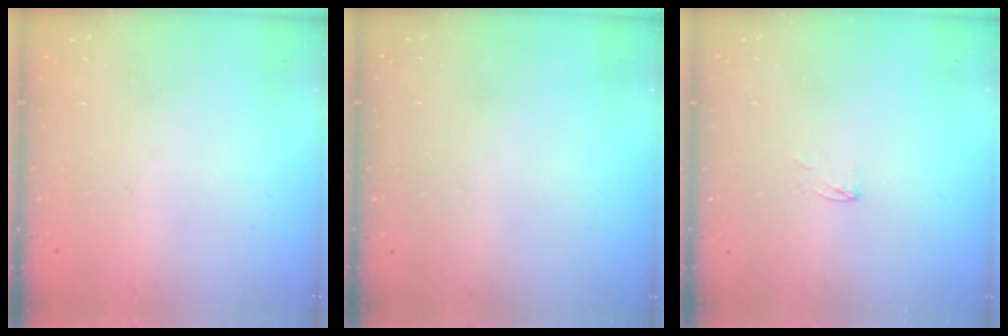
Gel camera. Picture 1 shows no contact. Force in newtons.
{"total": 0.0}
{"total": 1.7, "press": 1.6, "slide": 0.1}